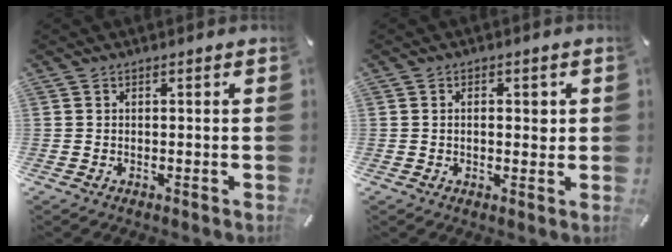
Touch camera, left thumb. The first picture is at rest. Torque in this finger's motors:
{"motor_torque": [0.12, -0.41, -0.05, -0.03, -0.03]}